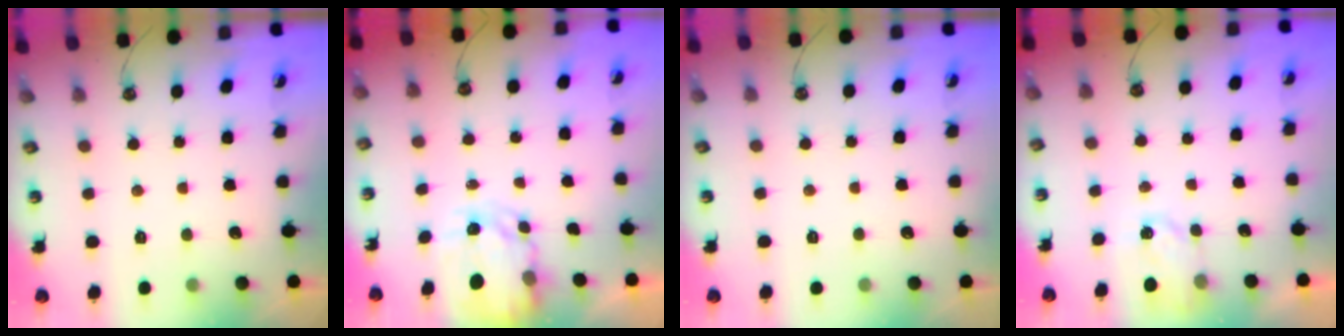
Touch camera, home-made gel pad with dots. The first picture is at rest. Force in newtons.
{"total": 3.9, "press": 3.9, "slide": 0.2}
{"total": 0.0}
{"total": 3.2, "press": 3.1, "slide": 0.5}